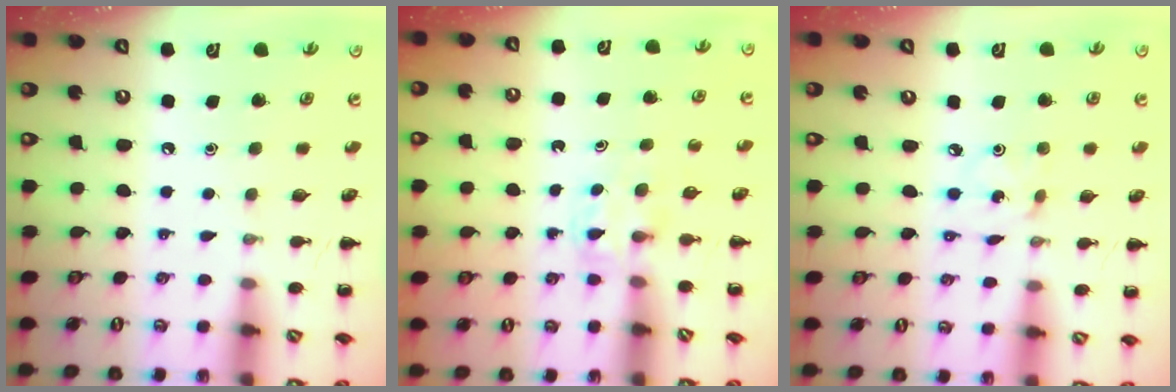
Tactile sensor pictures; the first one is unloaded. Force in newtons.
{"total": 3.0, "press": 2.8, "slide": 1.0}
{"total": 1.0, "press": 1.0, "slide": 0.2}